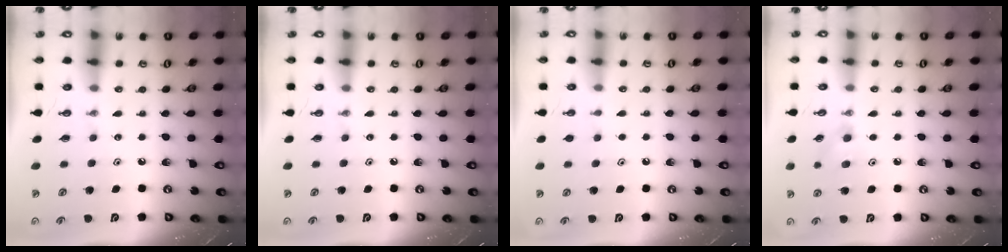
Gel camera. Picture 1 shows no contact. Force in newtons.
{"total": 0.0}
{"total": 1.2, "press": 0.5, "slide": 1.0}
{"total": 6.3, "press": 6.2, "slide": 1.3}